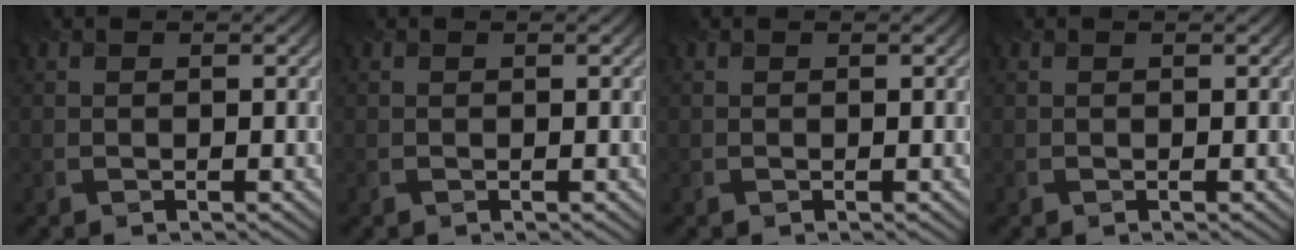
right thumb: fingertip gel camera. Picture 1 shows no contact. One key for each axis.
{"total": 0.0}
{"total": 0.0}
{"total": 0.0}